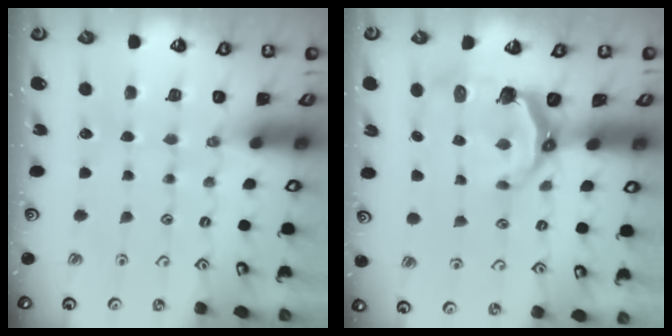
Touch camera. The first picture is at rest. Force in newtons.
{"total": 6.5, "press": 5.0, "slide": 4.1}